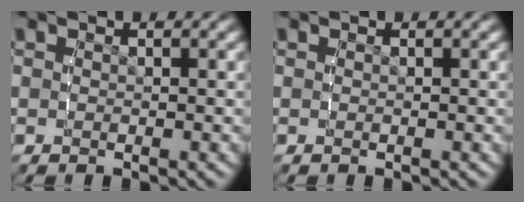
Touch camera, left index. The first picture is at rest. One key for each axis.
{"total": 0.0}